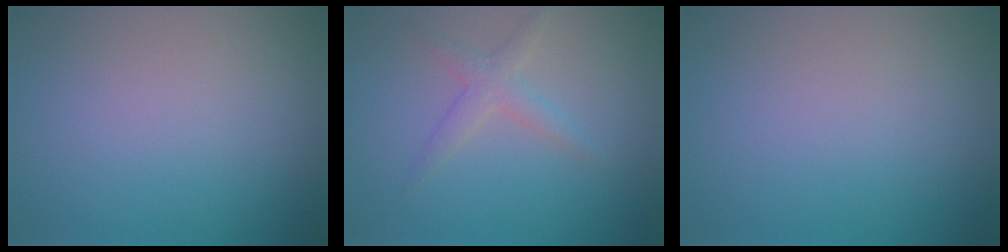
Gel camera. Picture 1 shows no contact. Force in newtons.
{"total": 1.9, "press": 1.9, "slide": 0.0}
{"total": 0.0}